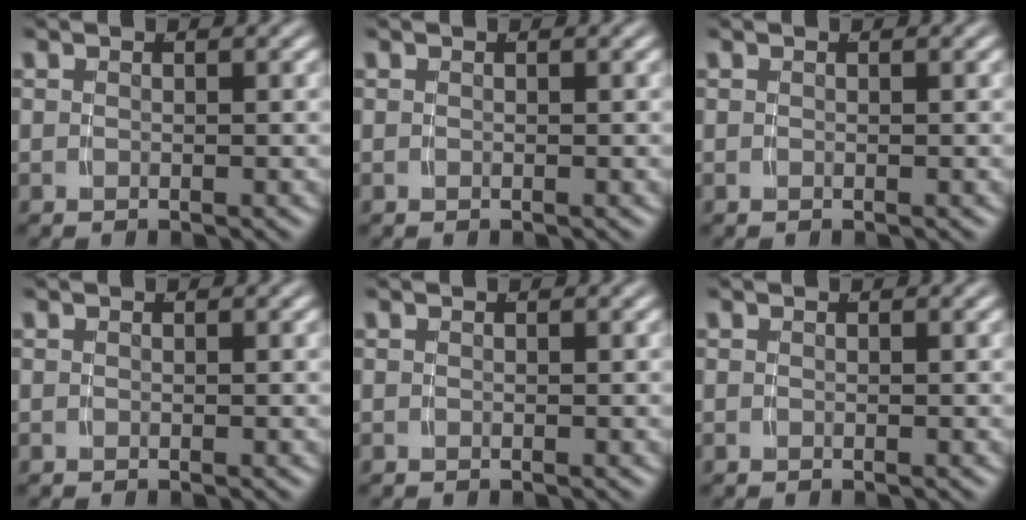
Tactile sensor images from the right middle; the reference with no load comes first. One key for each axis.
{"total": 0.0}
{"total": 0.0}
{"total": 0.0}
{"total": 0.0}
{"total": 0.0}